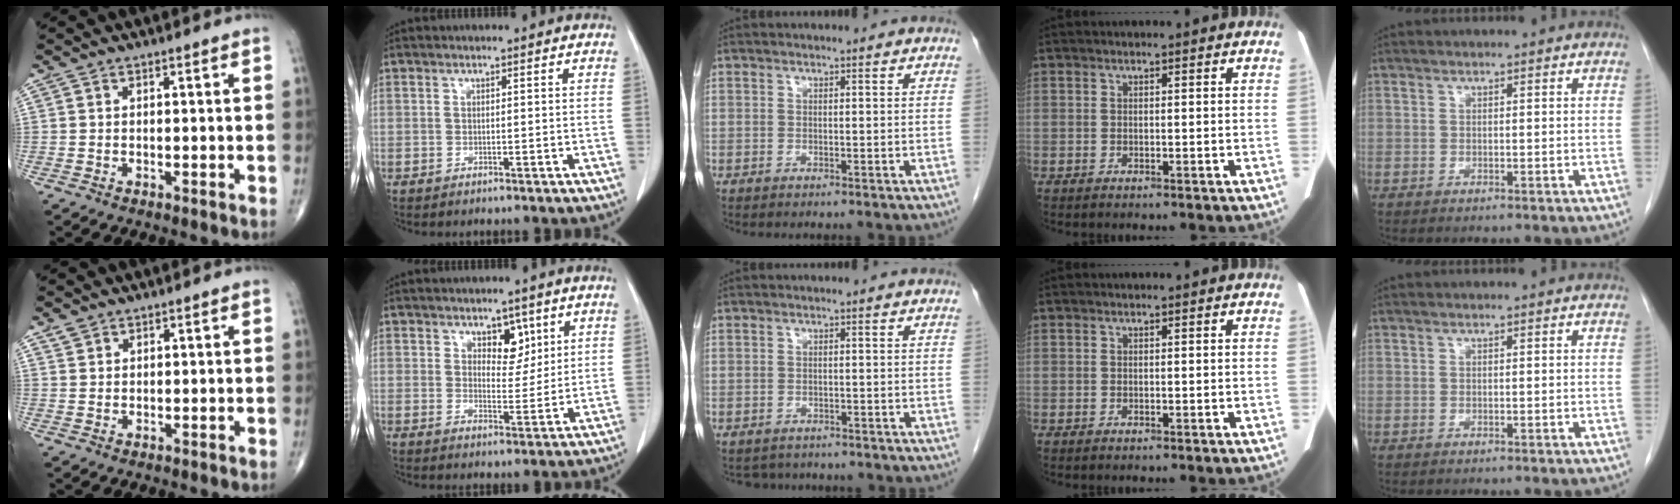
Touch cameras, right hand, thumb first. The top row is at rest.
{"thumb": {"total": 1.6, "force": [1.2, 1.0, 0.4], "torque": [0.000, 0.000, 0.022]}, "index": {"total": 4.5, "force": [2.5, 2.6, 2.7], "torque": [-0.030, -0.002, 0.041]}, "middle": {"total": 3.3, "force": [-2.8, 1.7, 0.2], "torque": [-0.006, 0.003, -0.037]}}